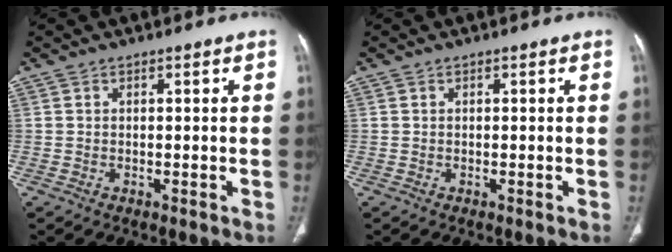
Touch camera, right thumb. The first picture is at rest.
{"total": 0.0}